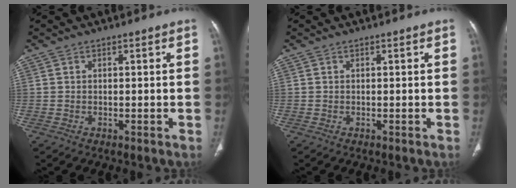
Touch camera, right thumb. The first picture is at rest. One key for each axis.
{"total": 0.0}